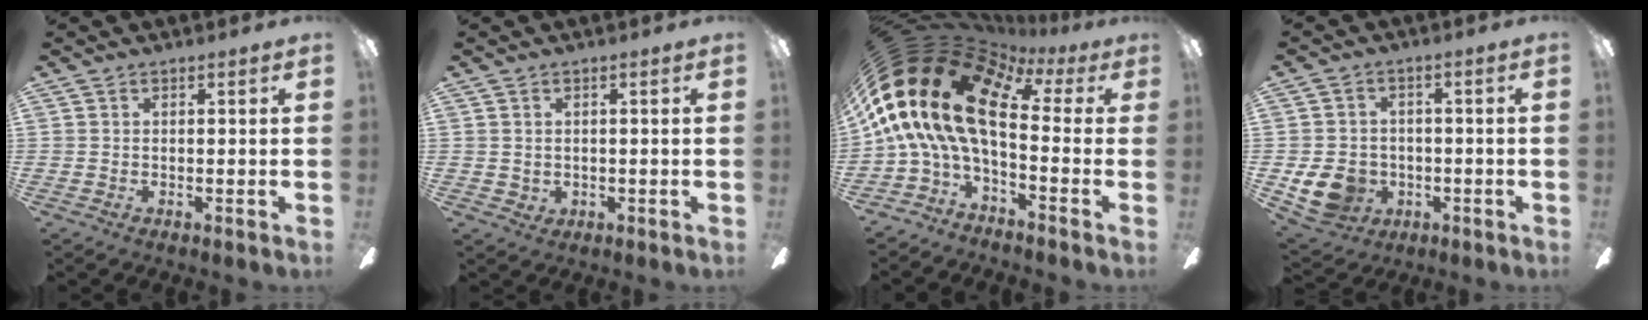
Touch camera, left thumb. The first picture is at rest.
{"total": 1.6, "force": [0.4, 1.4, 0.6], "torque": [-0.013, 0.004, 0.005]}
{"total": 21.8, "force": [4.1, 10.8, 18.5], "torque": [-0.388, -0.043, 0.078]}
{"total": 10.1, "force": [-3.3, 8.4, 4.6], "torque": [-0.114, 0.017, -0.056]}